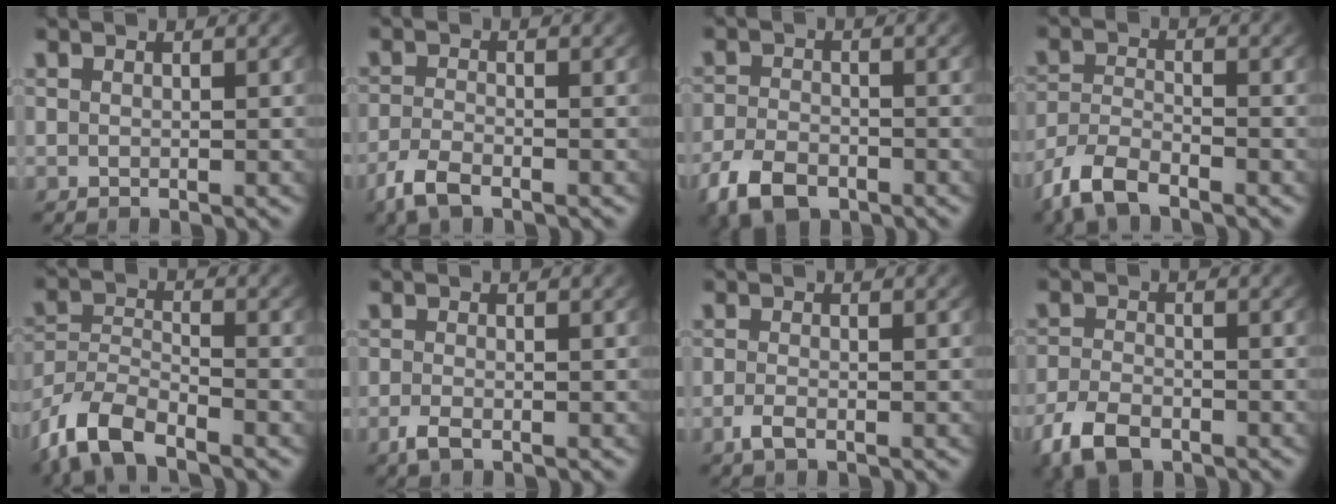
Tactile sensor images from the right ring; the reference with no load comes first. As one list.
[{"total": 2.6, "force": [-2.1, 0.8, 1.4], "torque": [-0.035, -0.009, -0.037]}, {"total": 4.9, "force": [-3.2, 2.7, 2.5], "torque": [-0.047, -0.018, -0.049]}, {"total": 4.6, "force": [-3.4, 2.2, 2.1], "torque": [-0.055, -0.015, -0.057]}, {"total": 7.1, "force": [-4.3, 4.7, 3.3], "torque": [-0.099, -0.032, -0.068]}, {"total": 1.8, "force": [-1.3, 0.6, 1.1], "torque": [-0.030, -0.010, -0.020]}, {"total": 1.7, "force": [-1.2, 0.5, 1.0], "torque": [-0.031, -0.010, -0.019]}, {"total": 4.5, "force": [-3.0, 2.3, 2.3], "torque": [-0.048, -0.016, -0.047]}]